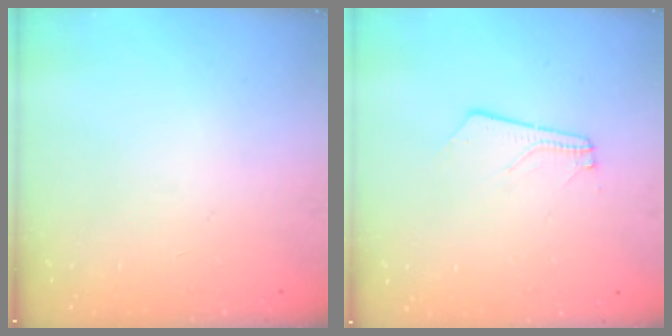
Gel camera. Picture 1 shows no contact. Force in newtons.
{"total": 2.7, "press": 2.7, "slide": 0.4}